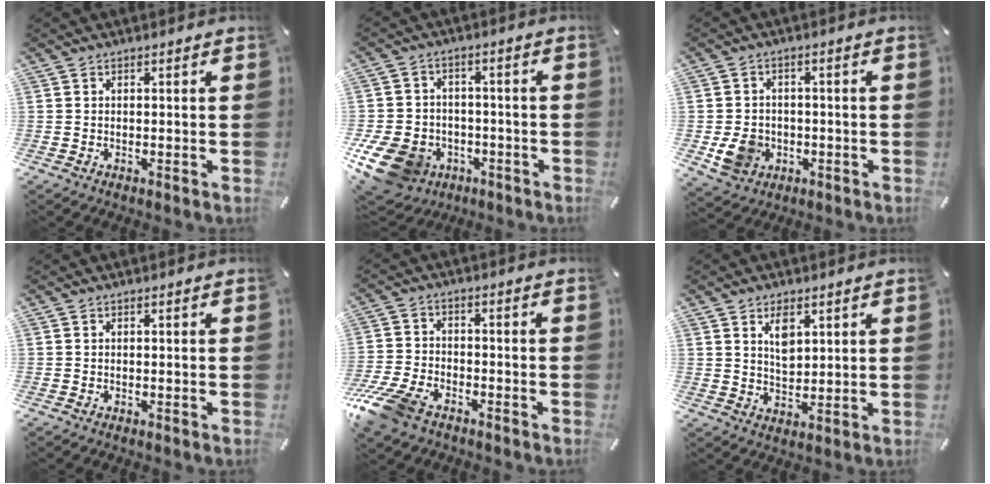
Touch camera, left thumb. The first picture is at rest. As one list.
[{"total": 12.2, "force": [-5.7, 9.3, 5.5], "torque": [-0.138, 0.033, -0.098]}, {"total": 7.5, "force": [-1.6, 6.6, 3.3], "torque": [-0.069, 0.008, -0.027]}, {"total": 0.0}, {"total": 9.9, "force": [-7.1, 5.0, 4.8], "torque": [-0.107, 0.029, -0.138]}, {"total": 5.5, "force": [2.7, 3.3, 3.4], "torque": [-0.053, -0.008, 0.044]}]